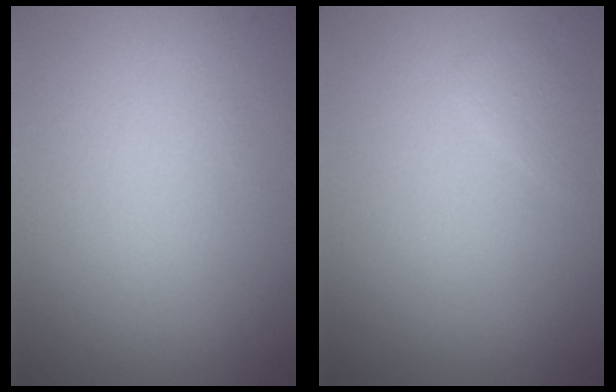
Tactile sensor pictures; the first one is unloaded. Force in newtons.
{"total": 0.7, "press": 0.7, "slide": 0.0}